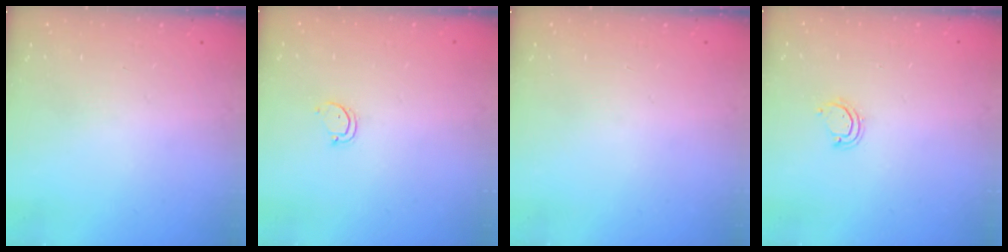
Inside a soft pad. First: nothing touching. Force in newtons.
{"total": 2.6, "press": 2.6, "slide": 0.3}
{"total": 0.0}
{"total": 3.7, "press": 3.7, "slide": 0.3}